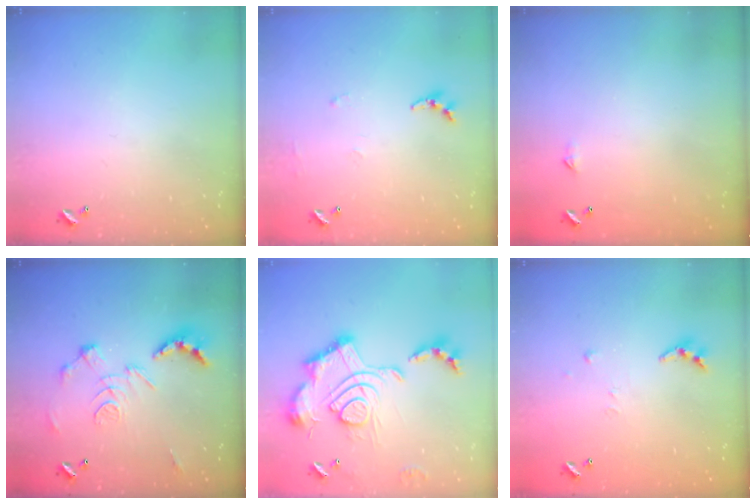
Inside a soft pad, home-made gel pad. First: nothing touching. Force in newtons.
{"total": 5.2, "press": 5.2, "slide": 0.5}
{"total": 2.3, "press": 2.3, "slide": 0.4}
{"total": 2.9, "press": 2.3, "slide": 1.7}
{"total": 2.5, "press": 1.9, "slide": 1.7}
{"total": 4.7, "press": 4.7, "slide": 0.3}